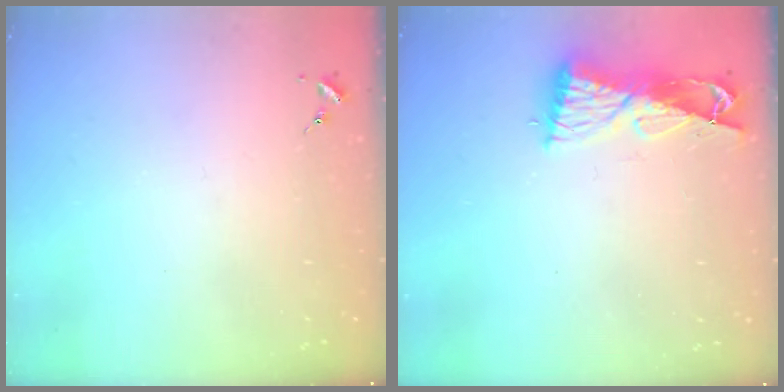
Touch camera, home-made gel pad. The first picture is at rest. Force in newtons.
{"total": 8.8, "press": 8.7, "slide": 1.0}